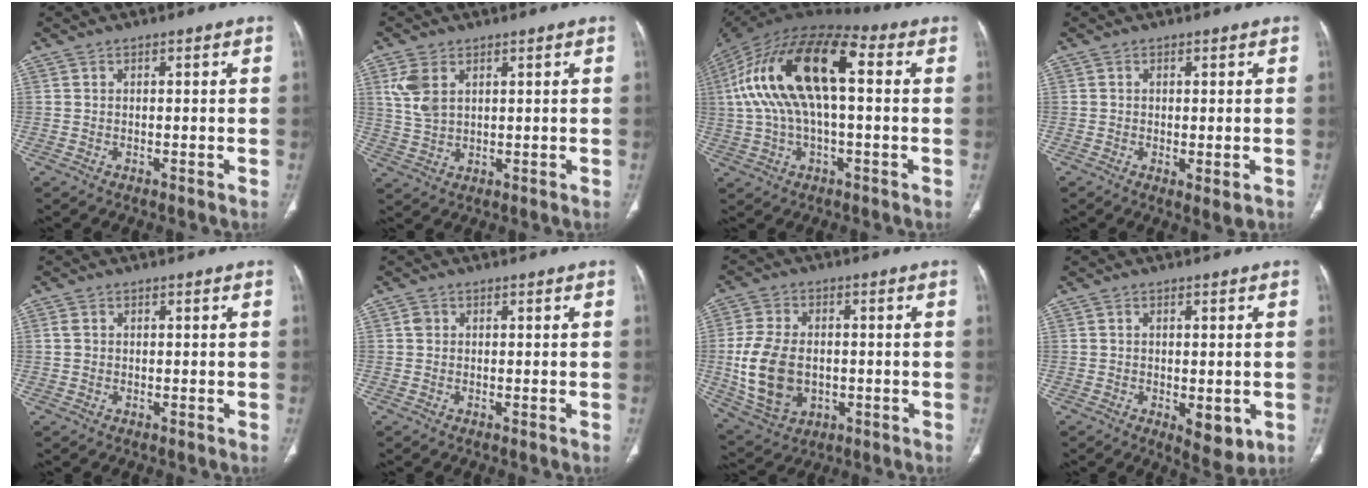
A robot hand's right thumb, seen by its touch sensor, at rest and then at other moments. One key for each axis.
{"total": 6.0, "fx": 2.3, "fy": 3.6, "fz": 4.2, "tx": -0.092, "ty": -0.001, "tz": 0.056}
{"total": 21.8, "fx": 3.1, "fy": 9.8, "fz": 19.2, "tx": -0.372, "ty": 0.046, "tz": 0.043}
{"total": 2.6, "fx": -0.7, "fy": 0.9, "fz": 2.4, "tx": -0.041, "ty": -0.010, "tz": -0.005}
{"total": 1.3, "fx": 0.1, "fy": 1.1, "fz": 0.7, "tx": -0.015, "ty": 0.002, "tz": 0.002}
{"total": 0.9, "fx": 0.0, "fy": 0.8, "fz": 0.4, "tx": -0.005, "ty": 0.002, "tz": -0.003}
{"total": 14.0, "fx": -1.1, "fy": 9.7, "fz": 10.1, "tx": -0.191, "ty": 0.000, "tz": -0.005}
{"total": 6.4, "fx": -1.6, "fy": 2.9, "fz": 5.4, "tx": -0.064, "ty": -0.012, "tz": -0.012}